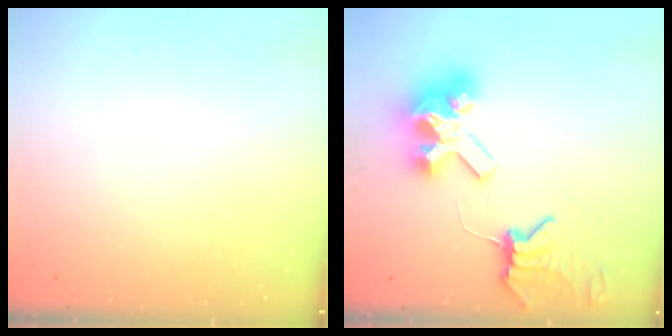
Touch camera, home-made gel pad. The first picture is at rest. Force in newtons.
{"total": 10.6, "press": 10.5, "slide": 1.4}